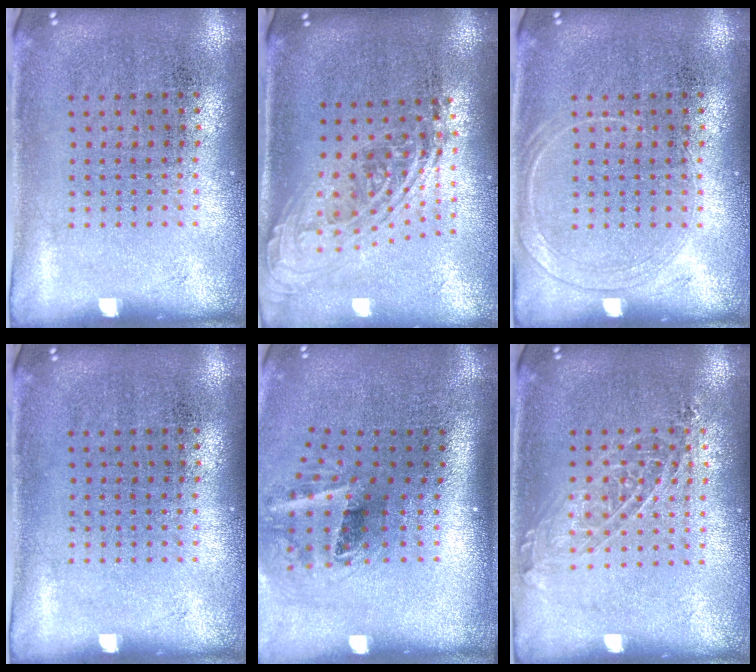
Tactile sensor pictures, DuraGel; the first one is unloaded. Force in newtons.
{"total": 2.2, "press": 1.6, "slide": 1.5}
{"total": 1.2, "press": 1.2, "slide": 0.2}
{"total": 0.0}
{"total": 2.2, "press": 1.3, "slide": 1.7}
{"total": 1.3, "press": 1.1, "slide": 0.5}